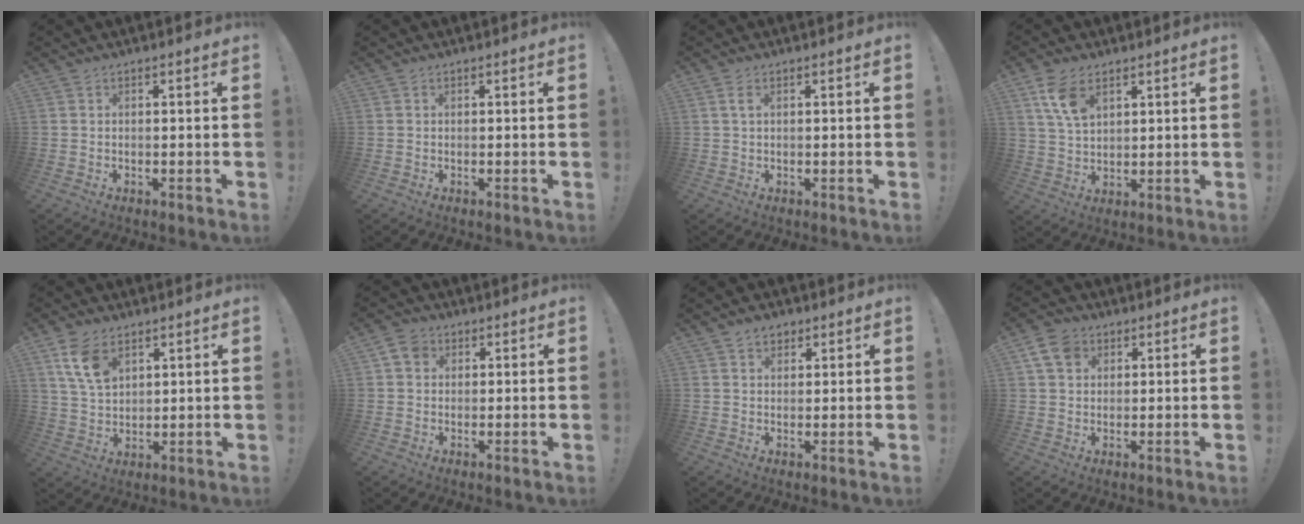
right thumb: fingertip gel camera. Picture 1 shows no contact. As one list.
[{"total": 0.0}, {"total": 2.1, "force": [0.7, 1.0, 1.7], "torque": [-0.027, 0.000, 0.011]}, {"total": 8.8, "force": [4.7, 5.0, 5.5], "torque": [-0.100, -0.017, 0.088]}, {"total": 10.3, "force": [5.5, 6.4, 5.9], "torque": [-0.112, -0.017, 0.107]}, {"total": 5.0, "force": [2.0, 4.1, 2.1], "torque": [-0.032, 0.003, 0.039]}, {"total": 3.8, "force": [2.3, 2.8, 1.2], "torque": [-0.008, -0.009, 0.041]}, {"total": 7.7, "force": [3.6, 5.8, 3.6], "torque": [-0.057, -0.005, 0.071]}]